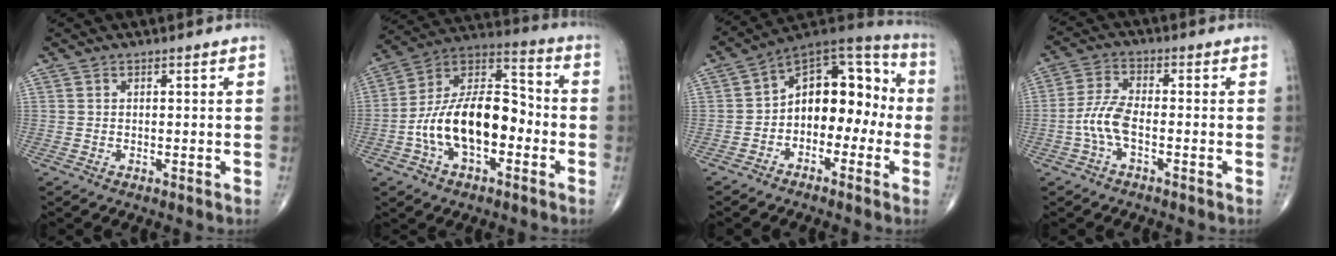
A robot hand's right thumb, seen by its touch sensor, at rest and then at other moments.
{"total": 18.4, "force": [-4.1, 9.9, 15.0], "torque": [-0.249, 0.047, -0.078]}
{"total": 14.4, "force": [-1.7, 9.2, 11.0], "torque": [-0.115, 0.055, -0.045]}
{"total": 5.9, "force": [-1.9, 2.3, 5.1], "torque": [-0.119, 0.018, -0.042]}